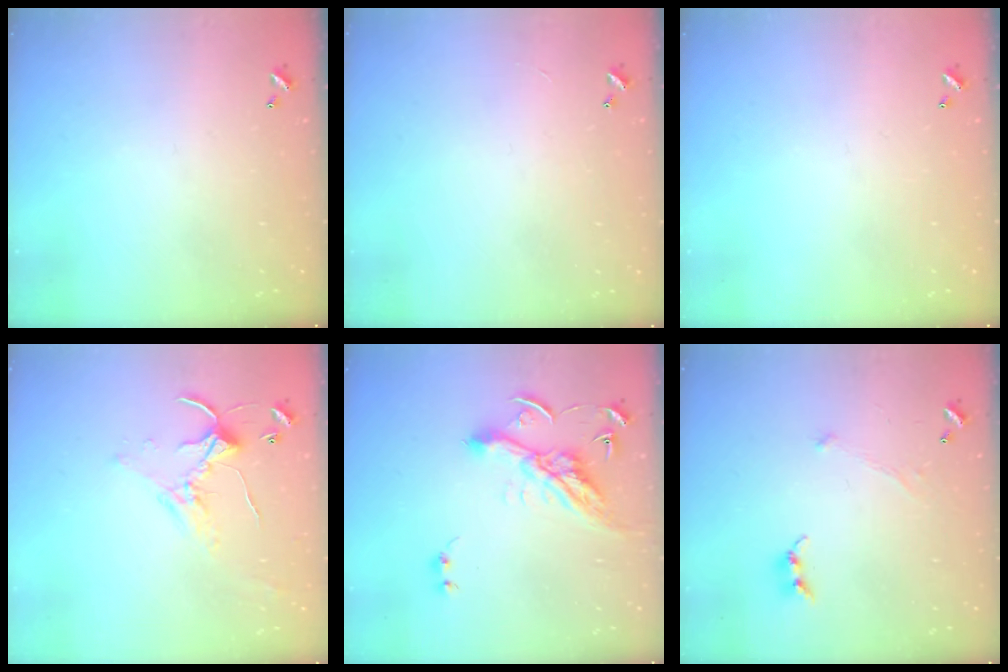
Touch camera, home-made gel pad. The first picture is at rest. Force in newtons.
{"total": 1.3, "press": 1.2, "slide": 0.5}
{"total": 0.0}
{"total": 1.9, "press": 1.9, "slide": 0.6}
{"total": 13.0, "press": 12.9, "slide": 1.8}
{"total": 0.0}